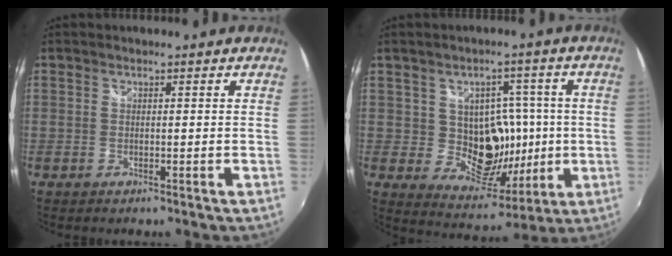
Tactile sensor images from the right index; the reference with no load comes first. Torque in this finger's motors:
{"motor_torque": [-0.37, 1.29, 0.50, 0.05]}